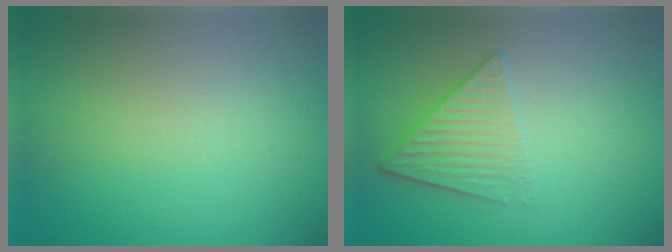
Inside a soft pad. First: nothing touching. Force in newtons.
{"total": 3.3, "press": 2.9, "slide": 1.6}